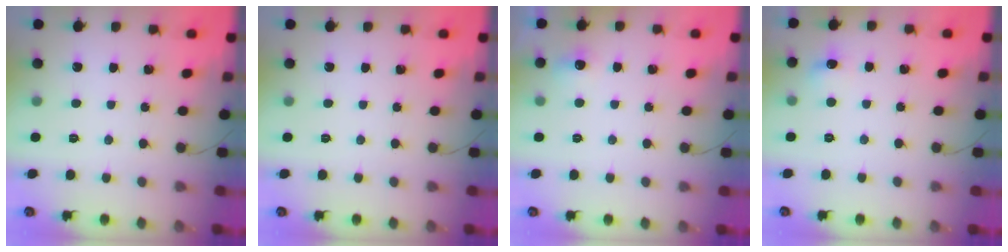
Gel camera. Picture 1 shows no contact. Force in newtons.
{"total": 0.0}
{"total": 4.6, "press": 4.3, "slide": 1.7}
{"total": 5.4, "press": 5.1, "slide": 1.7}